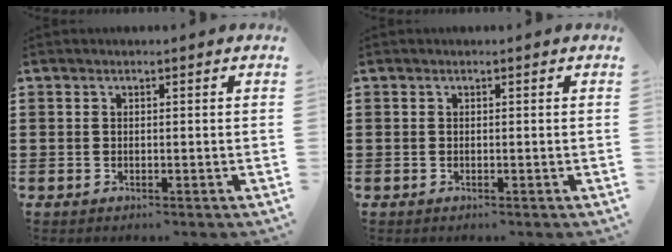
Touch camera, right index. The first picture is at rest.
{"total": 0.0}